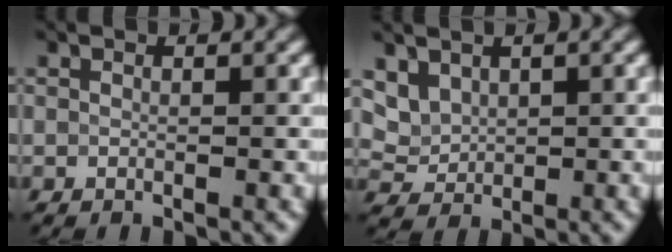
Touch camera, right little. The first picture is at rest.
{"total": 2.7, "force": [1.4, 2.0, 1.1], "torque": [-0.031, -0.011, 0.043]}